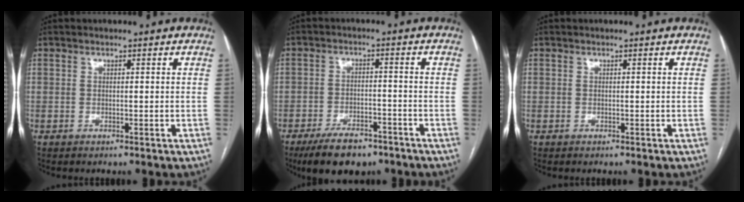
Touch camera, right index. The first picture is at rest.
{"total": 9.0, "force": [-6.7, 3.6, 4.7], "torque": [-0.078, -0.006, -0.111]}
{"total": 0.0}